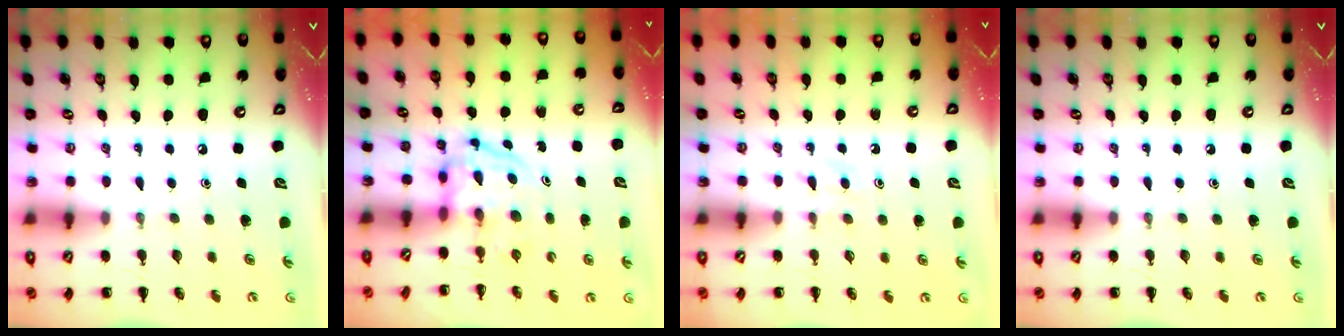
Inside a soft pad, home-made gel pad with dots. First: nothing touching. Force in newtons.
{"total": 3.8, "press": 3.7, "slide": 0.5}
{"total": 3.4, "press": 3.2, "slide": 1.2}
{"total": 0.0}